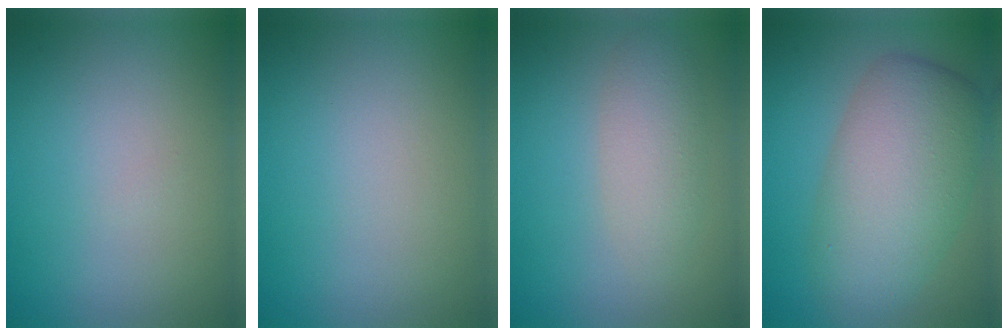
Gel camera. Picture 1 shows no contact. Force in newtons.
{"total": 0.0}
{"total": 2.9, "press": 2.9, "slide": 0.1}
{"total": 8.3, "press": 8.3, "slide": 0.3}